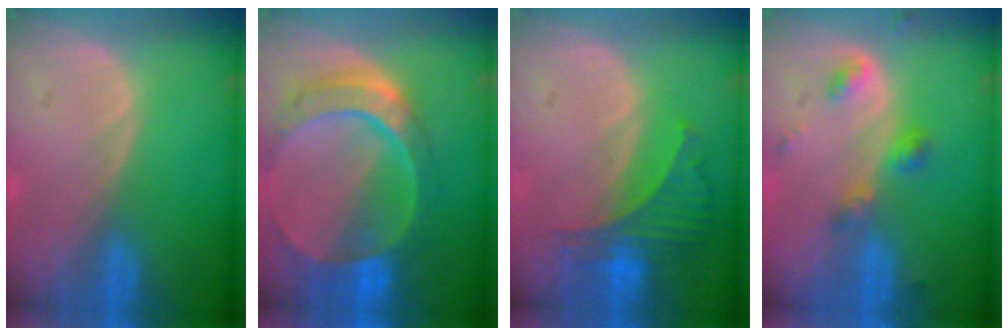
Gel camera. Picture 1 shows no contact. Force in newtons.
{"total": 10.8, "press": 9.2, "slide": 5.7}
{"total": 6.3, "press": 5.9, "slide": 2.2}
{"total": 4.2, "press": 3.9, "slide": 1.5}